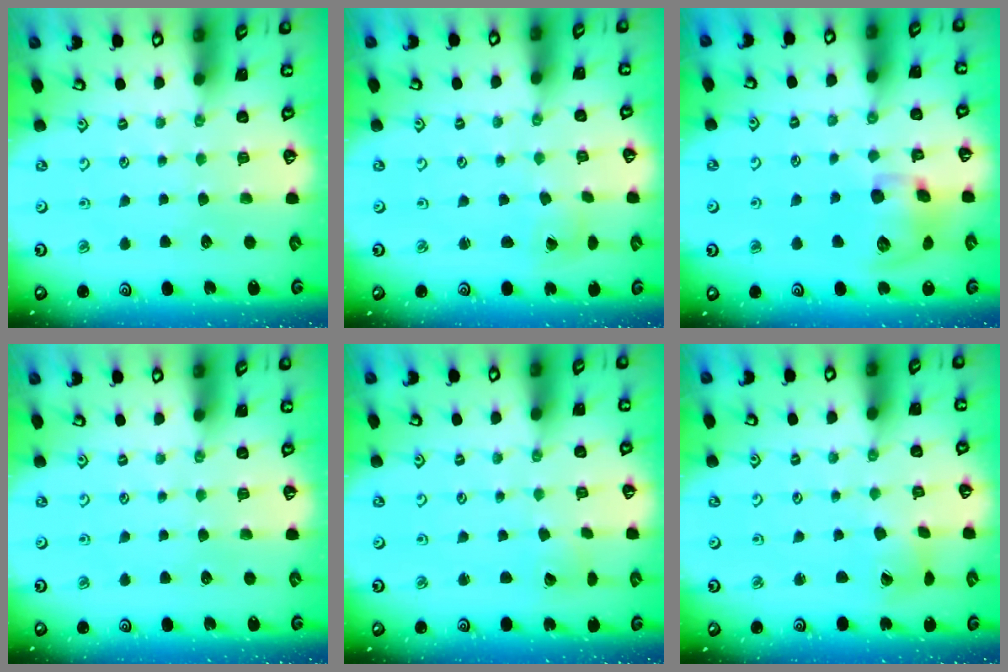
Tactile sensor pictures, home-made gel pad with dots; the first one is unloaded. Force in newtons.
{"total": 2.1, "press": 2.1, "slide": 0.1}
{"total": 13.4, "press": 13.2, "slide": 2.0}
{"total": 0.0}
{"total": 2.9, "press": 2.9, "slide": 0.1}
{"total": 2.4, "press": 2.4, "slide": 0.3}